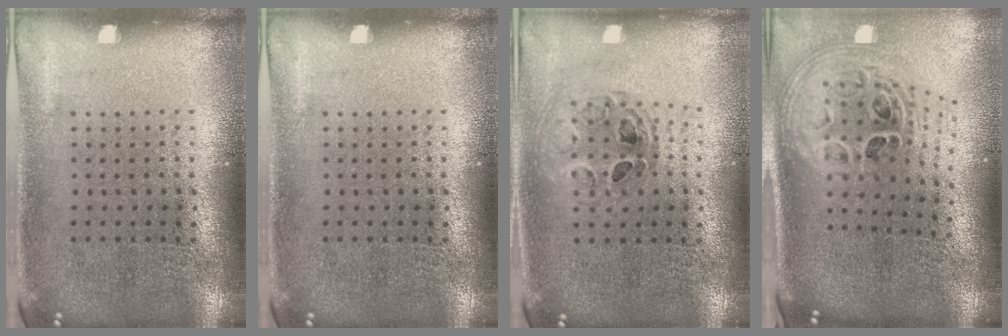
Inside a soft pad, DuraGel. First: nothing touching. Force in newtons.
{"total": 0.0}
{"total": 0.8, "press": 0.8, "slide": 0.1}
{"total": 3.0, "press": 2.1, "slide": 2.1}